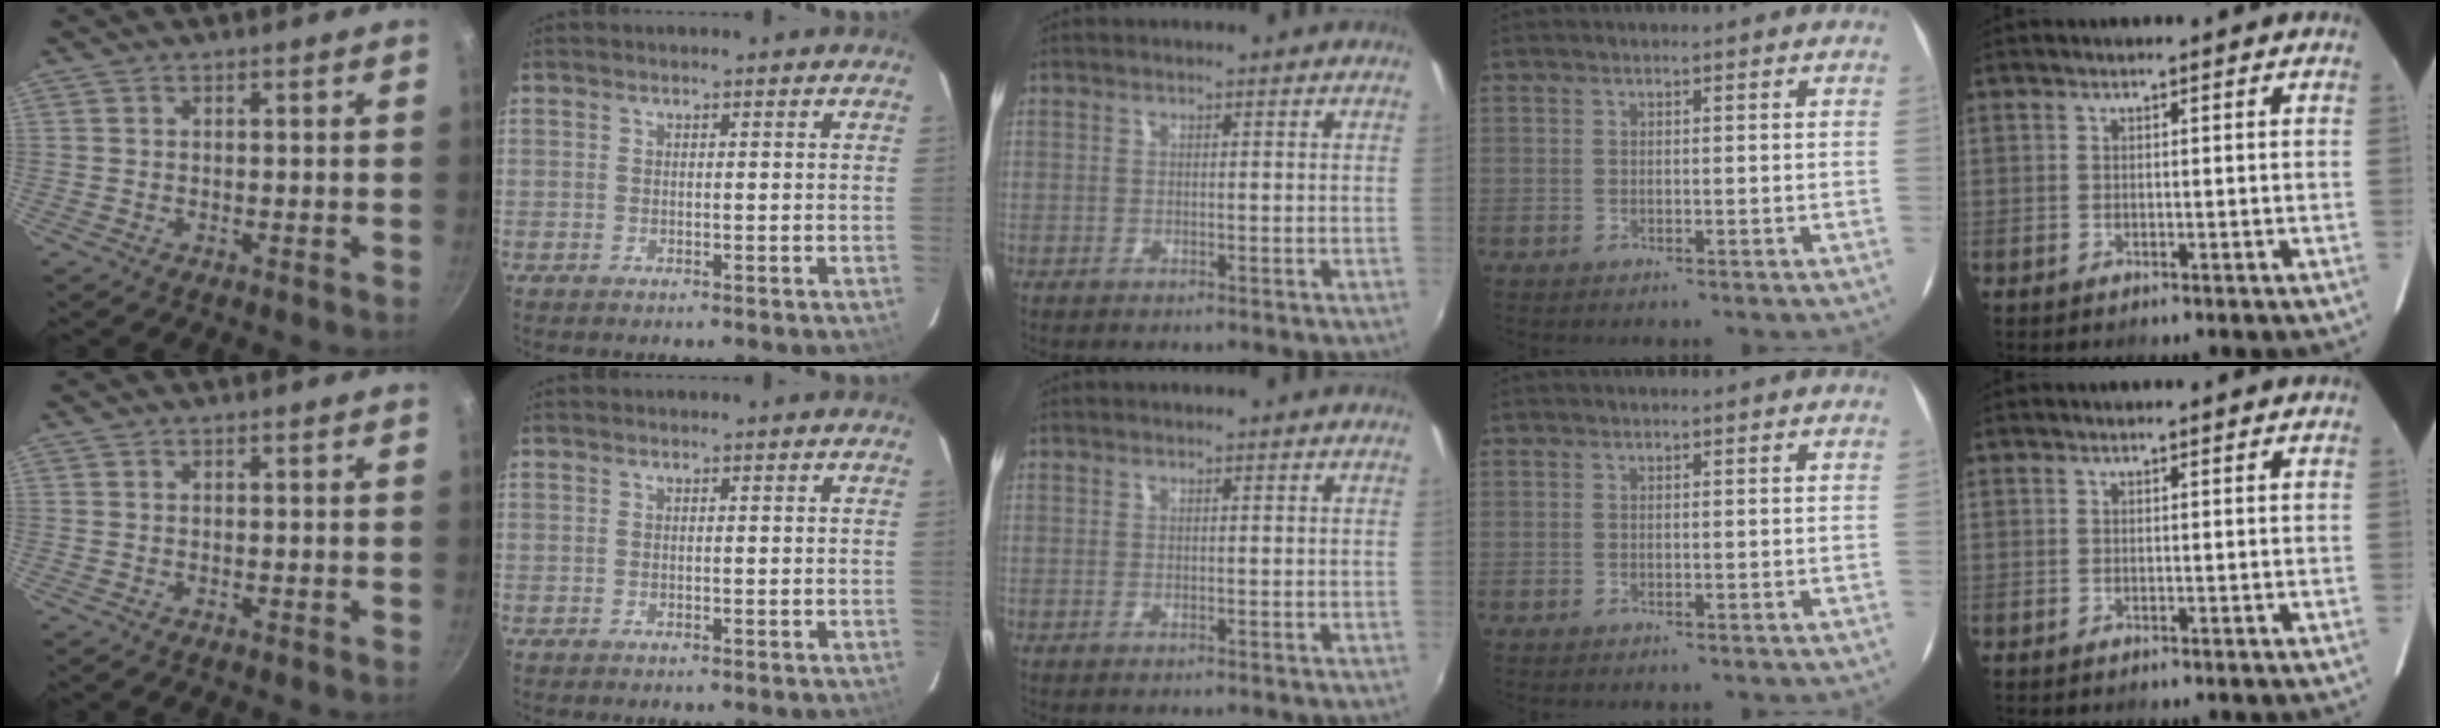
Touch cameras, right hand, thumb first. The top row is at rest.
{}